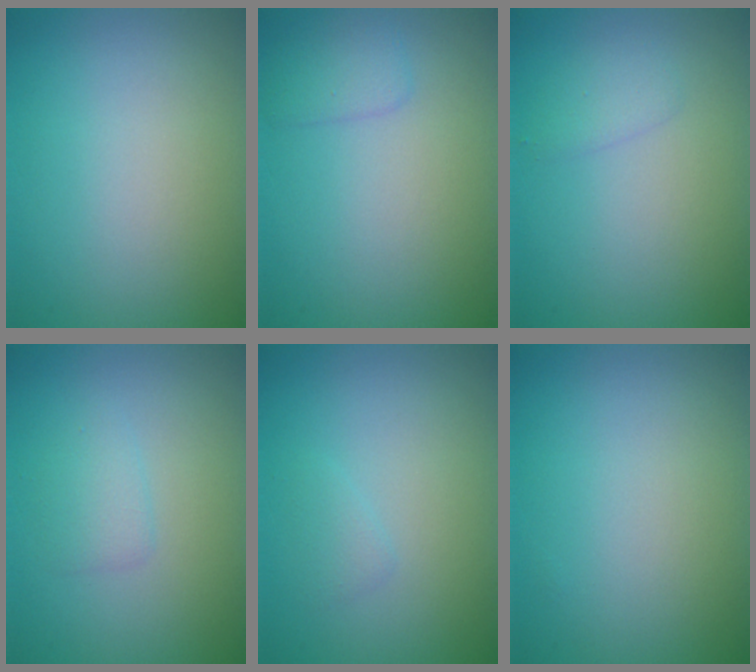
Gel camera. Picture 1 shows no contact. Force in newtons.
{"total": 1.6, "press": 1.6, "slide": 0.1}
{"total": 1.2, "press": 1.2, "slide": 0.1}
{"total": 1.5, "press": 1.5, "slide": 0.1}
{"total": 0.9, "press": 0.9, "slide": 0.0}
{"total": 0.0}